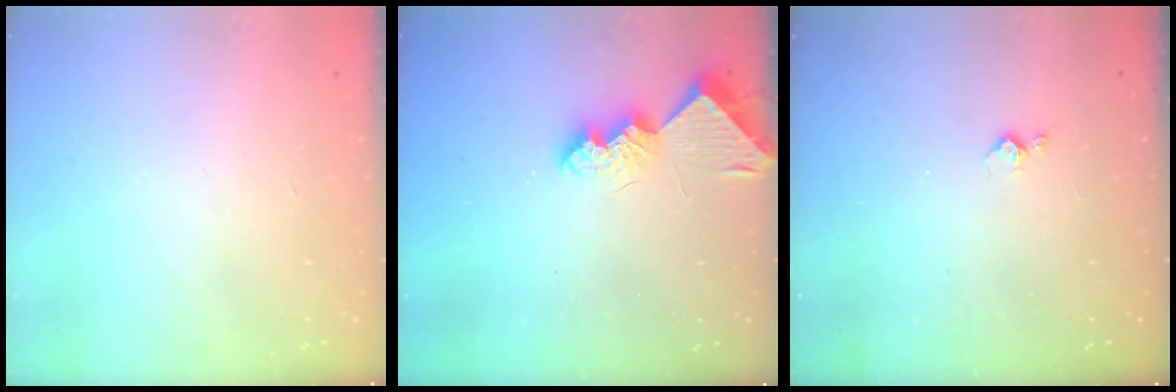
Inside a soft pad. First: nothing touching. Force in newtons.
{"total": 9.5, "press": 9.5, "slide": 0.1}
{"total": 2.9, "press": 2.9, "slide": 0.5}